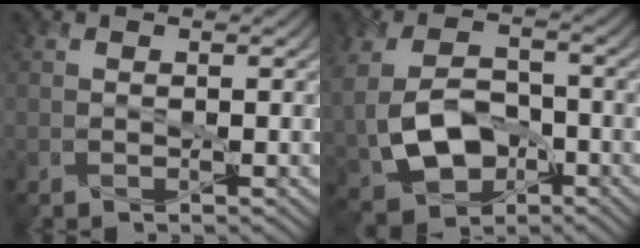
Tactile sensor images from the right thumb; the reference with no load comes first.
{"total": 9.2, "force": [-2.6, 6.0, 6.4], "torque": [-0.146, -0.007, -0.057]}